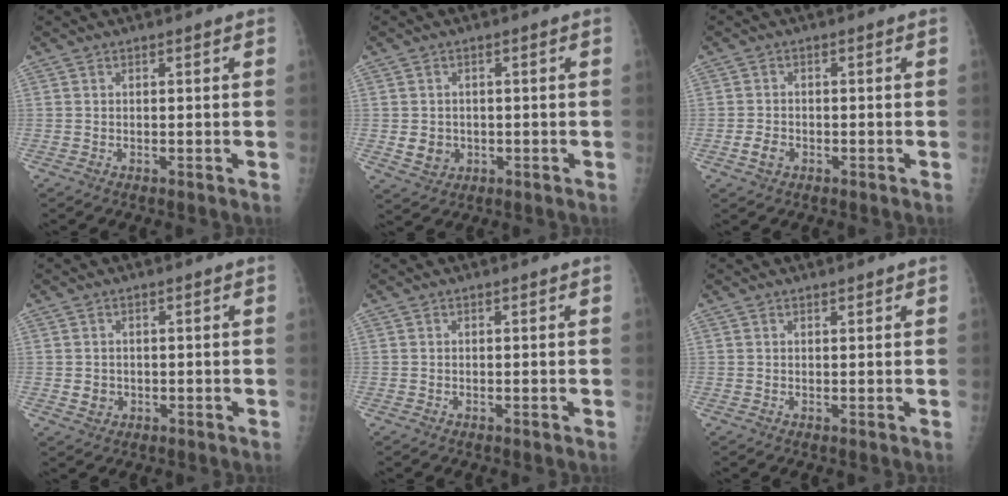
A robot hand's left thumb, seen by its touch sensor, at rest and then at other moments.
{"total": 4.1, "force": [-0.5, 3.7, 1.8], "torque": [-0.015, 0.002, 0.002]}
{"total": 2.7, "force": [-1.1, 2.0, 1.4], "torque": [-0.023, 0.006, -0.019]}
{"total": 2.3, "force": [-0.3, 2.1, 0.9], "torque": [-0.005, 0.002, 0.002]}
{"total": 0.0}
{"total": 0.7, "force": [0.6, 0.2, 0.3], "torque": [-0.005, -0.004, 0.010]}